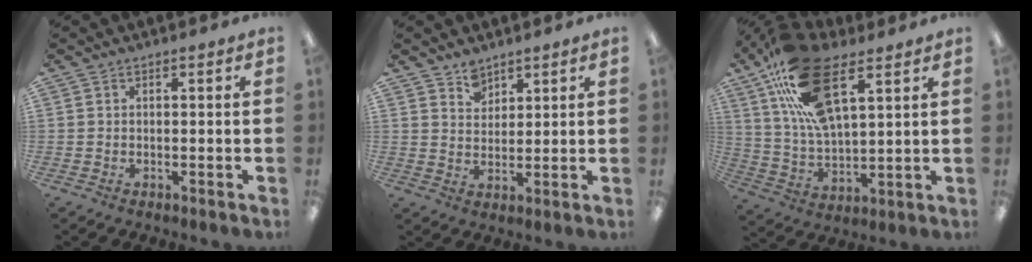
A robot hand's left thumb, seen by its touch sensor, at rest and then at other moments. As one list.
[{"total": 4.9, "force": [4.0, 2.7, 0.6], "torque": [-0.008, -0.022, 0.076]}, {"total": 21.2, "force": [11.7, 9.3, 15.0], "torque": [-0.281, -0.037, 0.210]}]